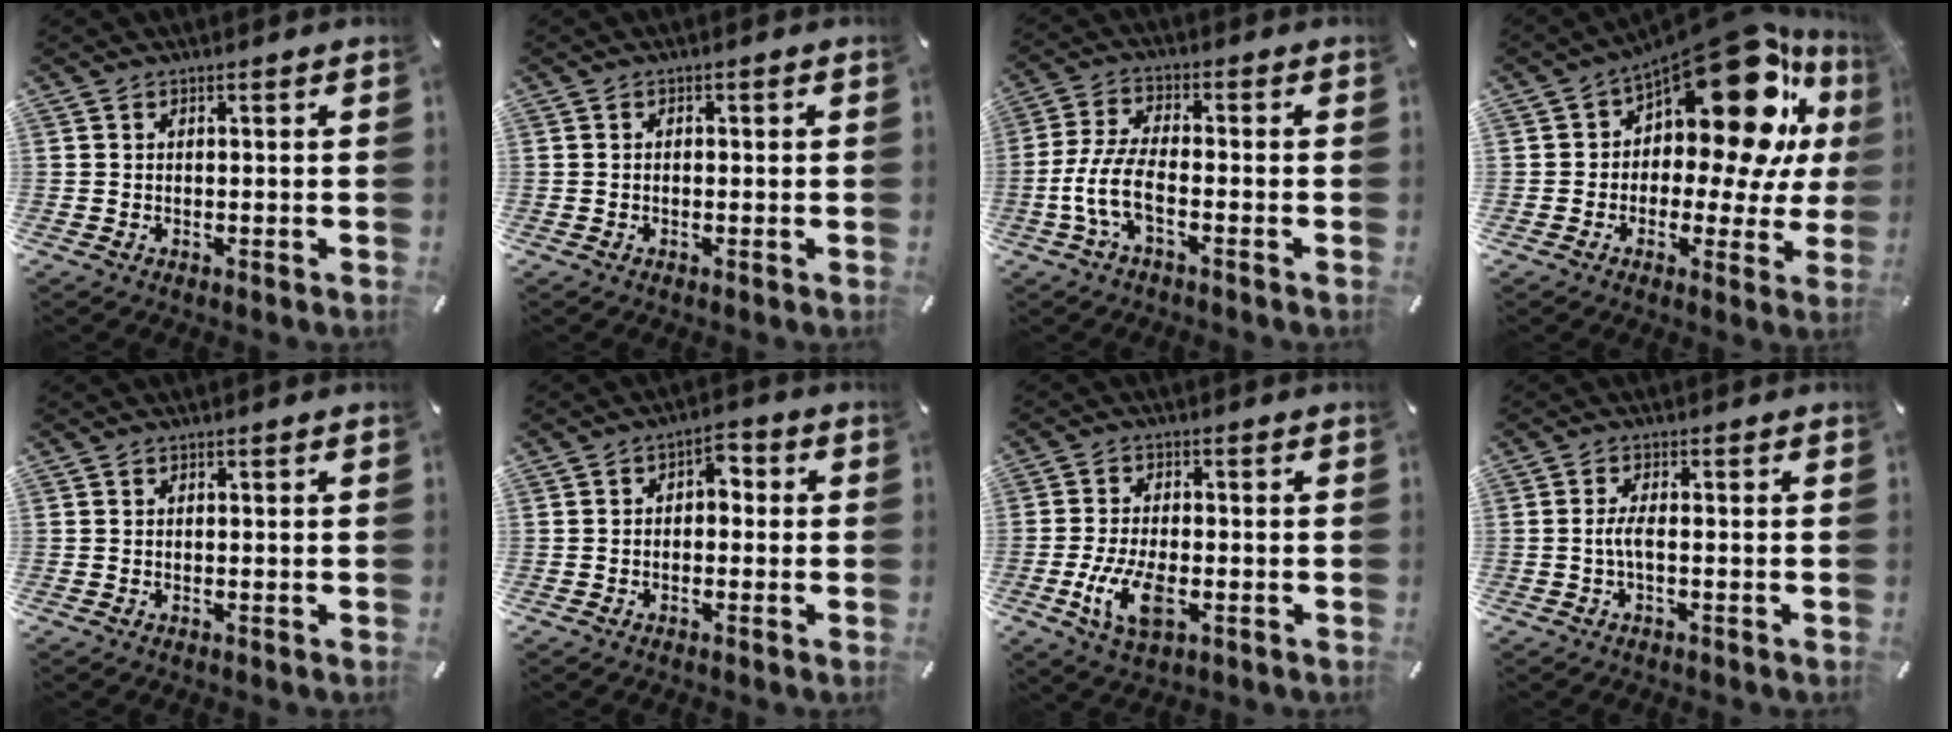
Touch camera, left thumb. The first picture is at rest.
{"total": 0.6, "force": [-0.3, 0.3, 0.5], "torque": [-0.009, 0.000, -0.005]}
{"total": 7.9, "force": [-2.9, 3.1, 6.6], "torque": [-0.157, -0.008, -0.055]}
{"total": 21.7, "force": [9.7, 11.0, 16.0], "torque": [-0.224, -0.079, 0.161]}
{"total": 0.0}
{"total": 3.3, "force": [-1.5, 2.2, 1.9], "torque": [-0.029, 0.015, -0.033]}
{"total": 9.6, "force": [-2.9, 4.7, 7.9], "torque": [-0.176, -0.009, -0.049]}
{"total": 3.3, "force": [-0.5, 0.5, 3.2], "torque": [-0.080, -0.009, -0.017]}